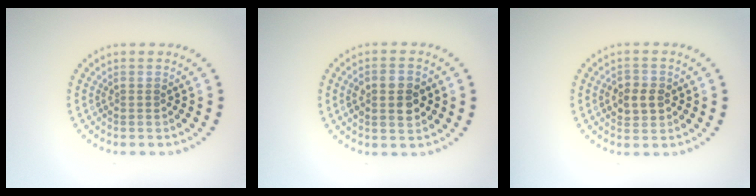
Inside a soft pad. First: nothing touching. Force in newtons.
{"total": 3.8, "press": 3.8, "slide": 0.3}
{"total": 2.6, "press": 2.5, "slide": 0.4}